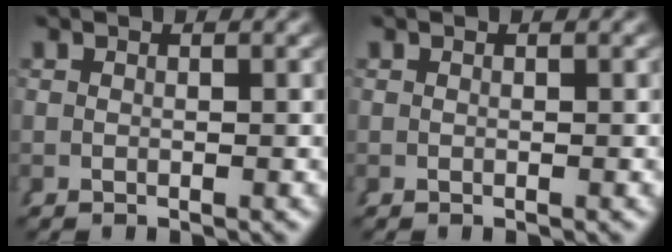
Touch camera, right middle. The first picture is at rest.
{"total": 0.0}